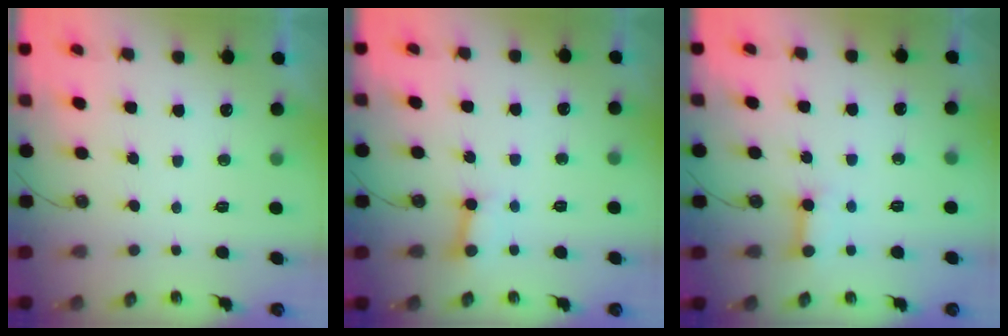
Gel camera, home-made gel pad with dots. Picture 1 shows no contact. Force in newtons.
{"total": 4.8, "press": 4.7, "slide": 0.8}
{"total": 6.1, "press": 6.0, "slide": 0.6}